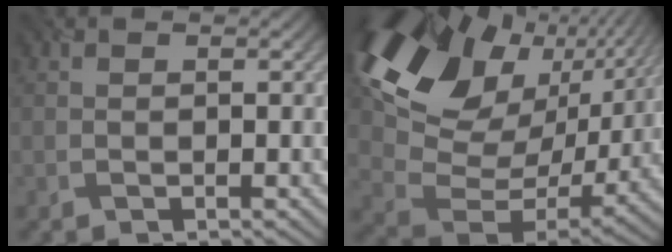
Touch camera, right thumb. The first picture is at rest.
{"total": 19.4, "force": [10.0, 12.1, 11.6], "torque": [-0.243, 0.034, 0.180]}